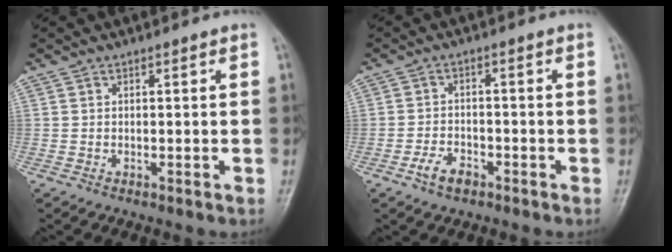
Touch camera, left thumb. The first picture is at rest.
{"total": 4.1, "force": [-2.5, 2.3, 2.3], "torque": [-0.041, 0.017, -0.045]}